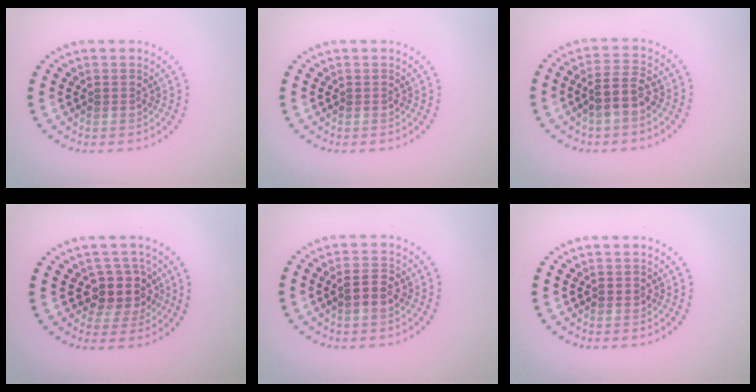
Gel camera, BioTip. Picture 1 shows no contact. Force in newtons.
{"total": 0.0}
{"total": 3.0, "press": 2.8, "slide": 0.8}
{"total": 3.4, "press": 3.0, "slide": 1.6}
{"total": 2.3, "press": 2.3, "slide": 0.4}
{"total": 0.8, "press": 0.8, "slide": 0.1}